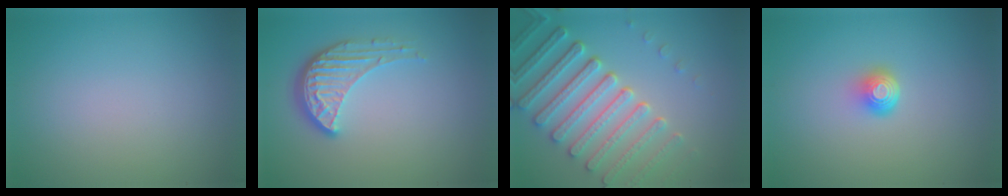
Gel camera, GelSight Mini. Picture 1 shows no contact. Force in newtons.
{"total": 4.3, "press": 3.3, "slide": 2.8}
{"total": 7.2, "press": 5.6, "slide": 4.6}
{"total": 2.1, "press": 1.4, "slide": 1.6}